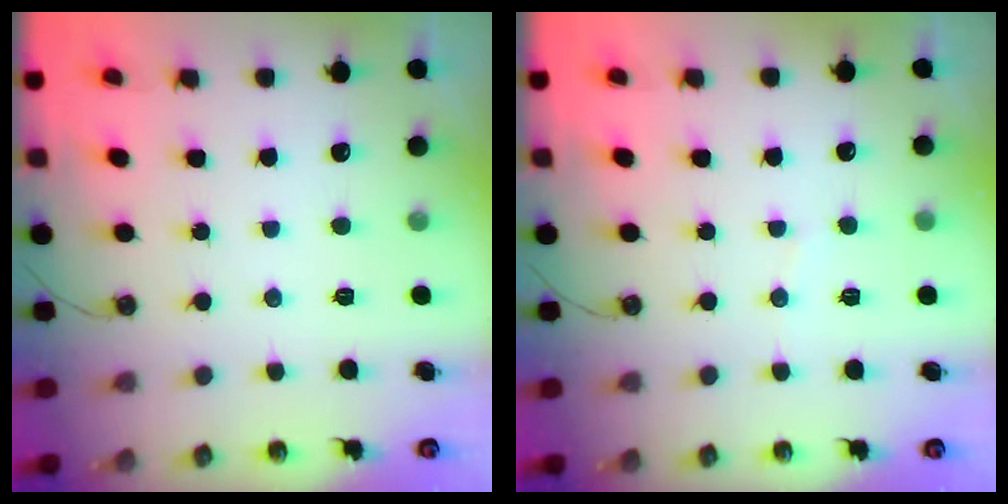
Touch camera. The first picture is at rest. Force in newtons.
{"total": 2.9, "press": 2.9, "slide": 0.3}